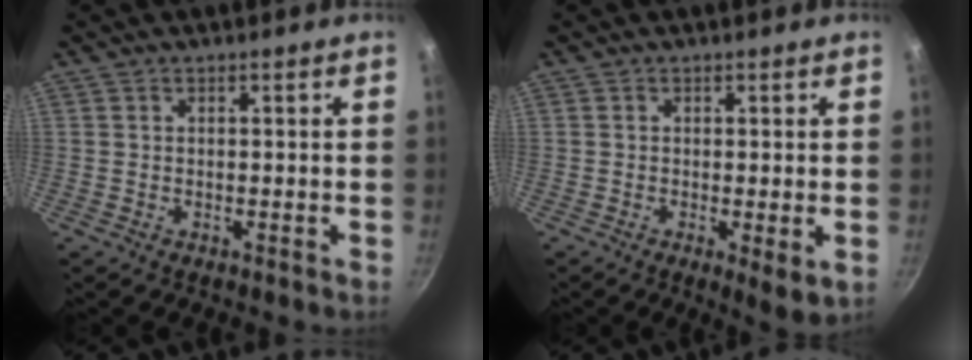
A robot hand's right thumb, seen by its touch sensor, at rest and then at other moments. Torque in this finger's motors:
{"motor_torque": [-0.49, 0.04, -0.27, -0.13, -0.03]}